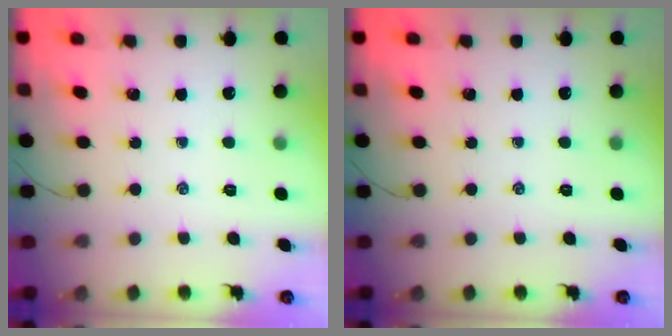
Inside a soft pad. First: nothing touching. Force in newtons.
{"total": 0.0}